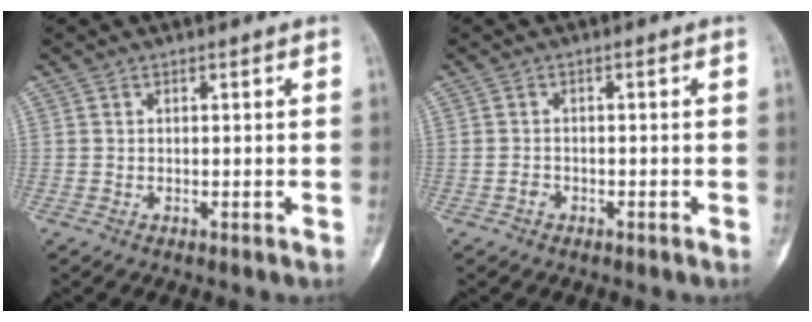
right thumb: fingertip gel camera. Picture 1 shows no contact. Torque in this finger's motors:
{"motor_torque": [0.57, 0.22, 0.16, 0.02, 0.05]}